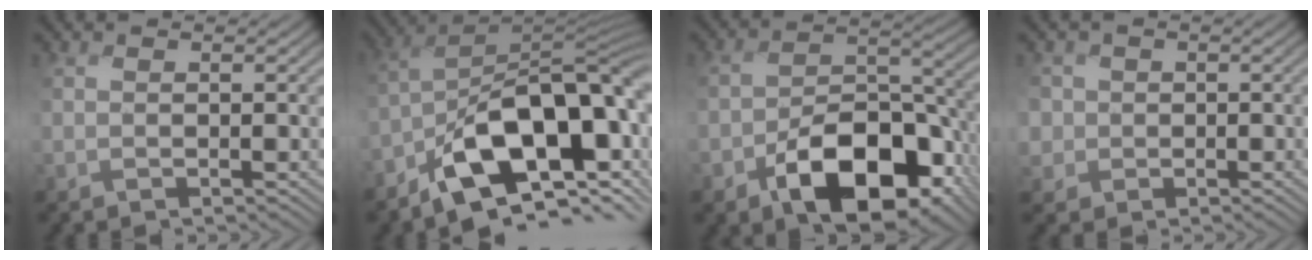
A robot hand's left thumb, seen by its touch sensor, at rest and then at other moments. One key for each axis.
{"total": 14.8, "fx": -7.0, "fy": 7.8, "fz": 10.4, "tx": -0.140, "ty": 0.000, "tz": -0.150}
{"total": 13.0, "fx": -6.8, "fy": 7.4, "fz": 8.2, "tx": -0.131, "ty": -0.027, "tz": -0.116}
{"total": 3.5, "fx": -0.6, "fy": 3.4, "fz": -0.1, "tx": -0.006, "ty": -0.011, "tz": -0.030}